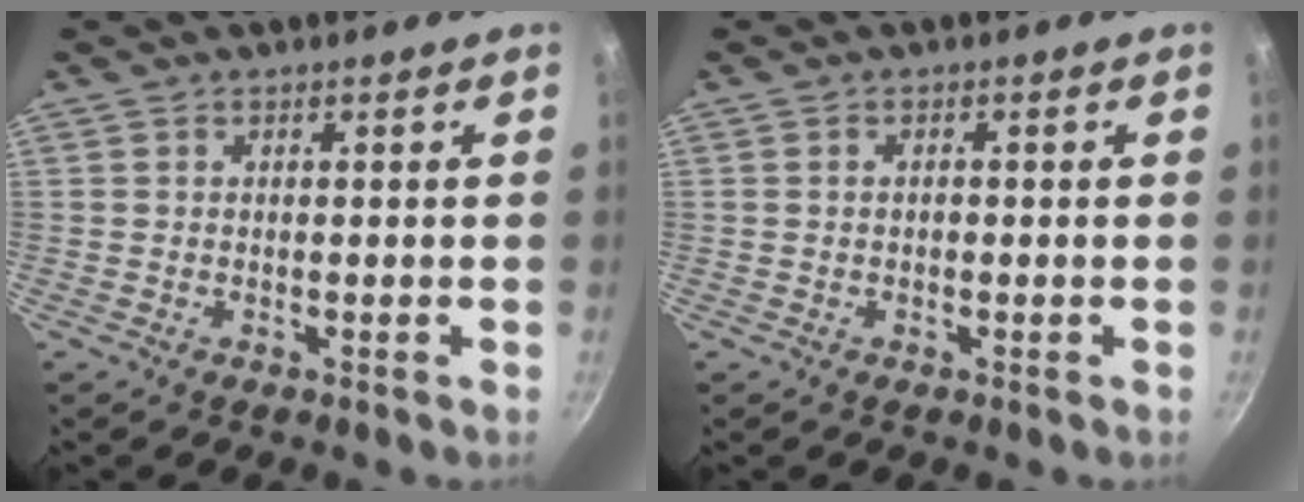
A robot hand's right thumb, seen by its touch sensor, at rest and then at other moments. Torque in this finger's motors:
{"motor_torque": [-0.04, -0.48, -0.04, -0.14, -0.02]}